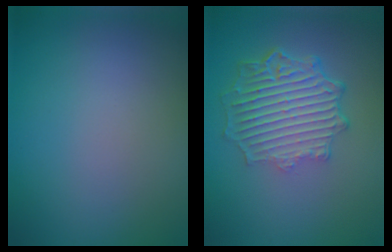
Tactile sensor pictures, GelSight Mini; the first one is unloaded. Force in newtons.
{"total": 6.3, "press": 4.7, "slide": 4.2}